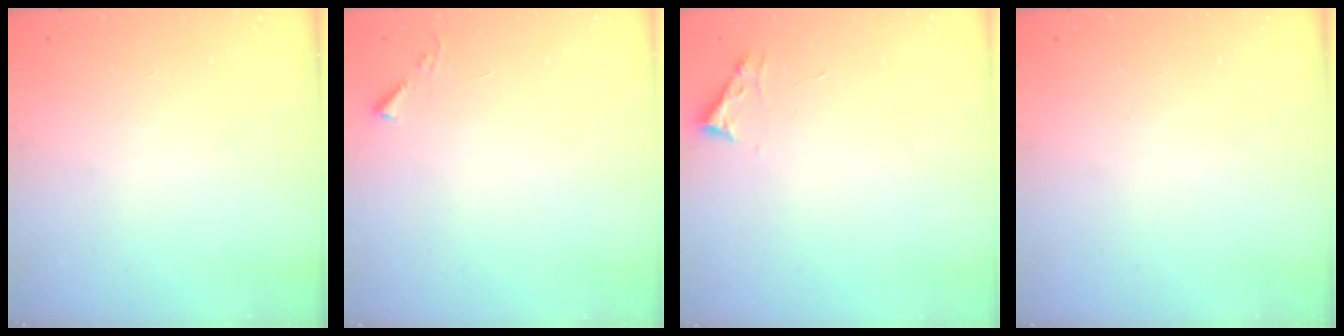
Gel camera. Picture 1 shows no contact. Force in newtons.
{"total": 3.2, "press": 3.2, "slide": 0.5}
{"total": 2.7, "press": 2.7, "slide": 0.3}
{"total": 0.0}